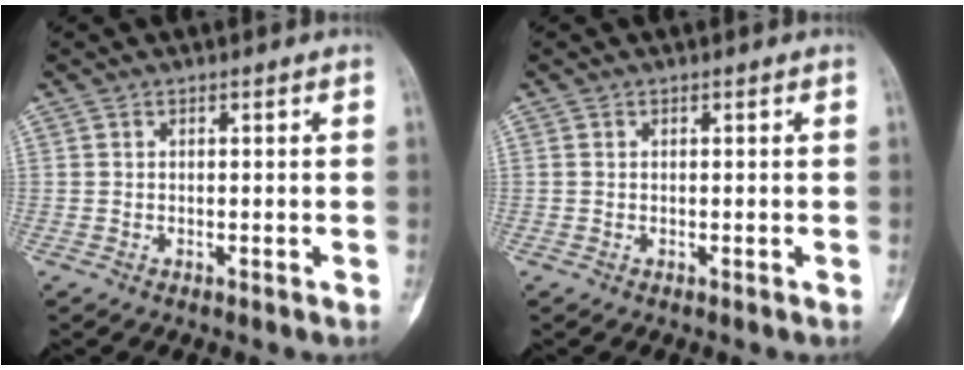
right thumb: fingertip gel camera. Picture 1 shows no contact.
{"total": 0.0}